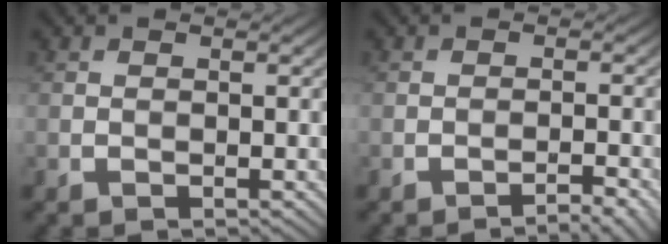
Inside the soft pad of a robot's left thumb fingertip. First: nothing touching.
{"total": 2.4, "force": [-2.1, -0.4, 1.0], "torque": [-0.016, 0.007, -0.033]}